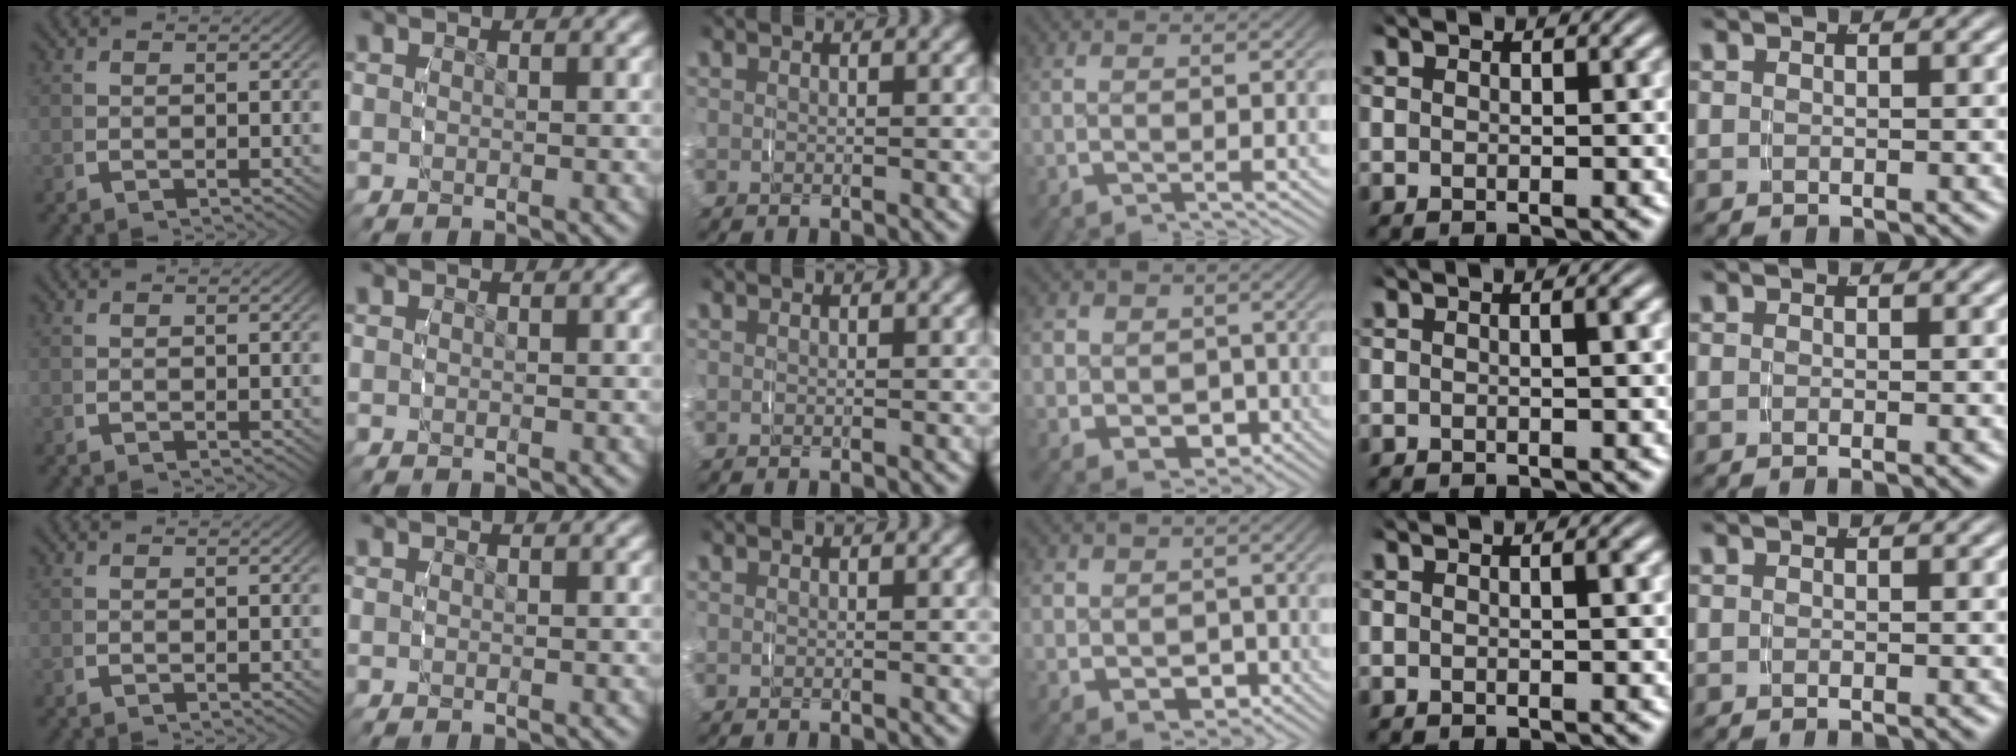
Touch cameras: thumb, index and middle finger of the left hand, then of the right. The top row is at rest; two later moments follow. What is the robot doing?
{"motion": "grasp_and_lifting", "object": "paper towel"}